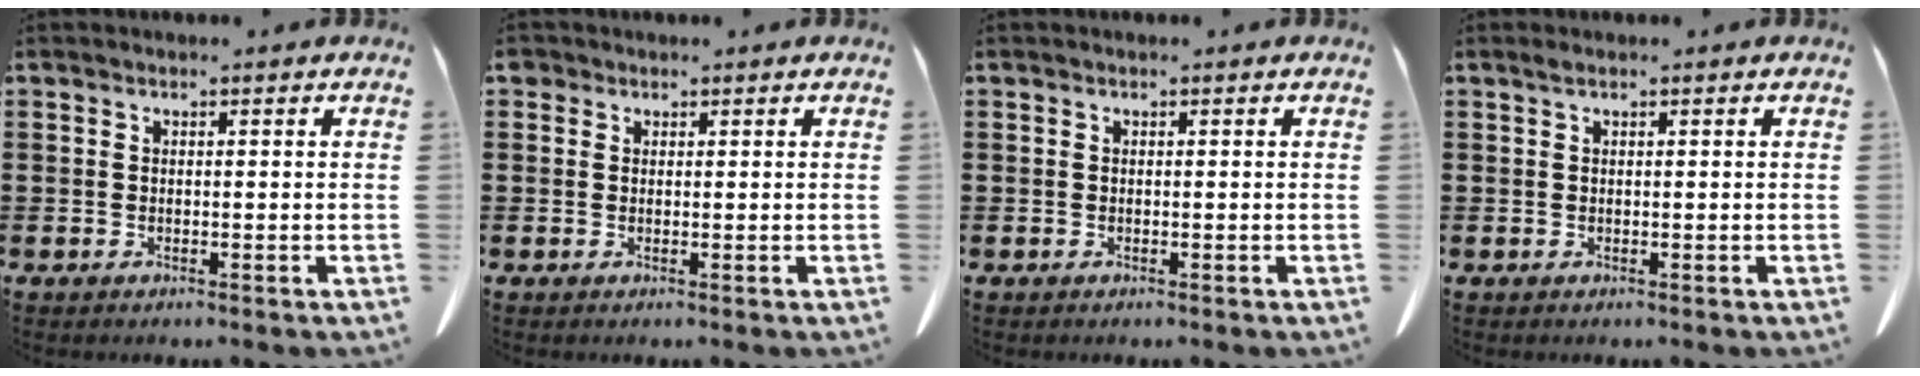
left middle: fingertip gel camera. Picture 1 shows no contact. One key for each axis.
{"total": 1.0, "fx": 0.5, "fy": 0.8, "fz": 0.2, "tx": -0.008, "ty": 0.005, "tz": 0.010}
{"total": 0.0}
{"total": 0.6, "fx": 0.3, "fy": 0.0, "fz": 0.4, "tx": -0.010, "ty": -0.001, "tz": 0.008}